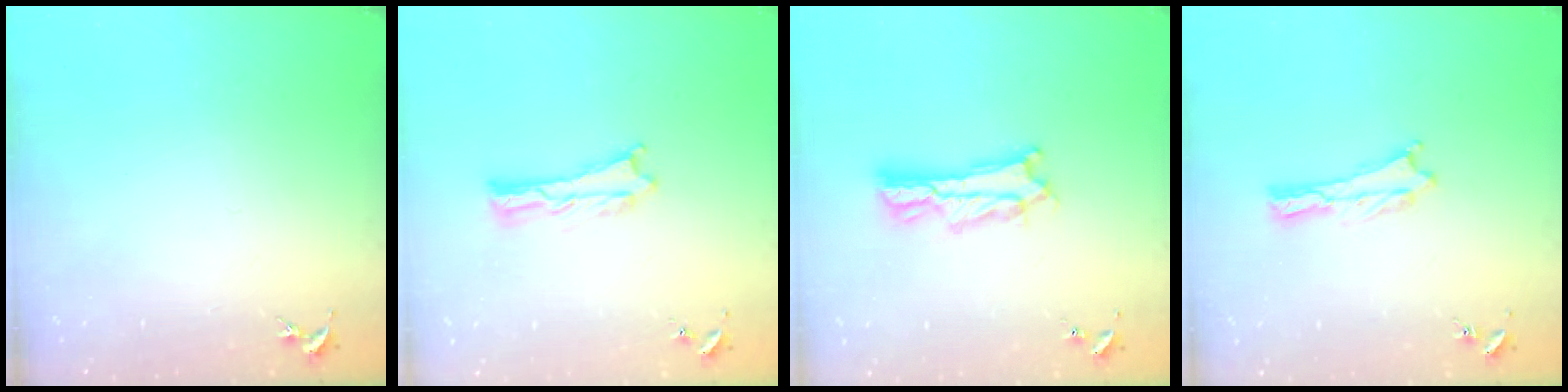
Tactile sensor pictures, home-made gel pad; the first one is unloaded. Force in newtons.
{"total": 0.0}
{"total": 4.3, "press": 4.3, "slide": 0.5}
{"total": 0.0}